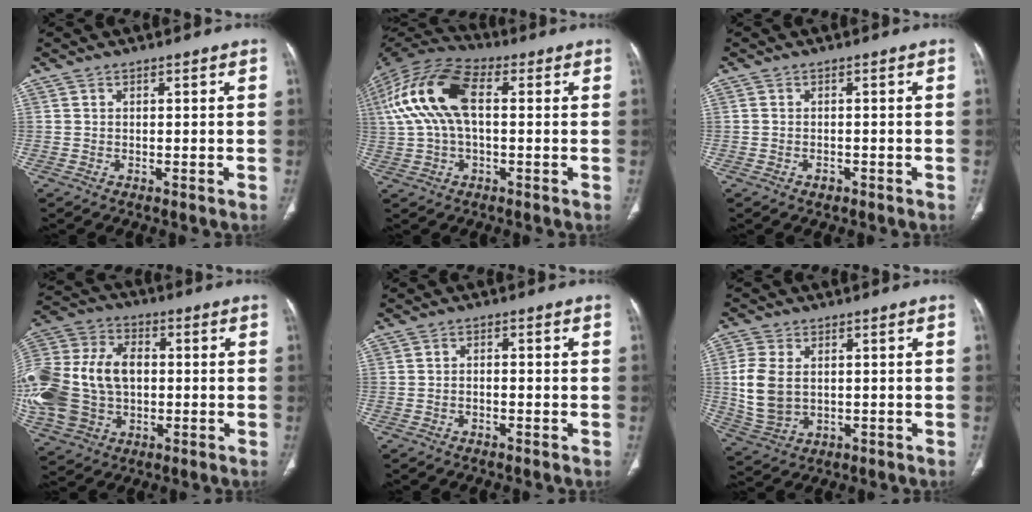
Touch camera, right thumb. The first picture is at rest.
{"total": 16.7, "force": [2.4, 8.8, 14.0], "torque": [-0.296, 0.039, 0.040]}
{"total": 1.3, "force": [-0.6, 0.9, 0.6], "torque": [-0.012, 0.008, -0.007]}
{"total": 26.3, "force": [-0.6, 18.9, 18.3], "torque": [-0.433, 0.026, 0.007]}
{"total": 1.3, "force": [-0.5, 0.8, 0.9], "torque": [-0.015, 0.009, -0.009]}
{"total": 9.6, "force": [0.7, 6.6, 6.9], "torque": [-0.151, -0.005, 0.023]}